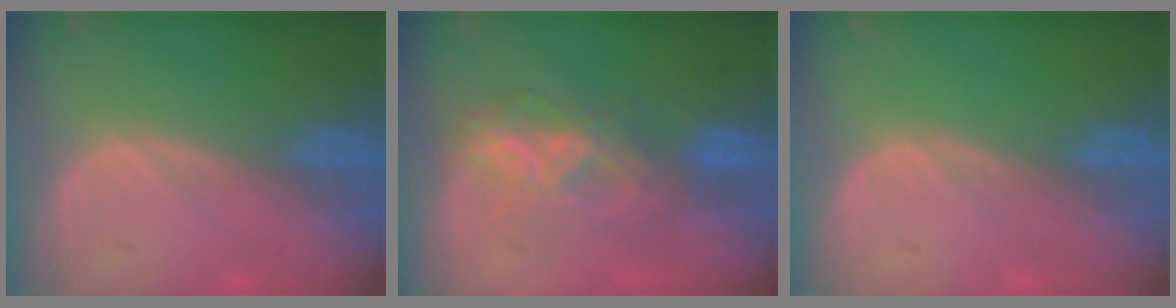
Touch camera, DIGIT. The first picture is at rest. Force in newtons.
{"total": 5.9, "press": 5.9, "slide": 0.8}
{"total": 0.0}